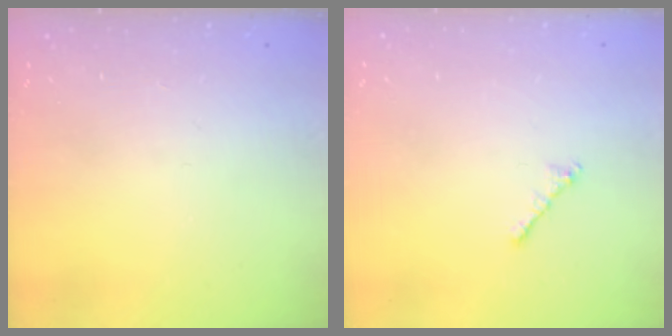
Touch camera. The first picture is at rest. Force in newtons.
{"total": 1.0, "press": 0.9, "slide": 0.4}